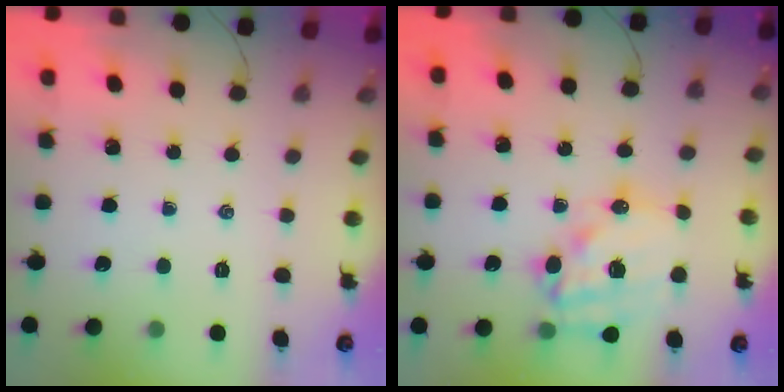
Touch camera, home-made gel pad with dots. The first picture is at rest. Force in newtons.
{"total": 17.6, "press": 17.2, "slide": 3.7}